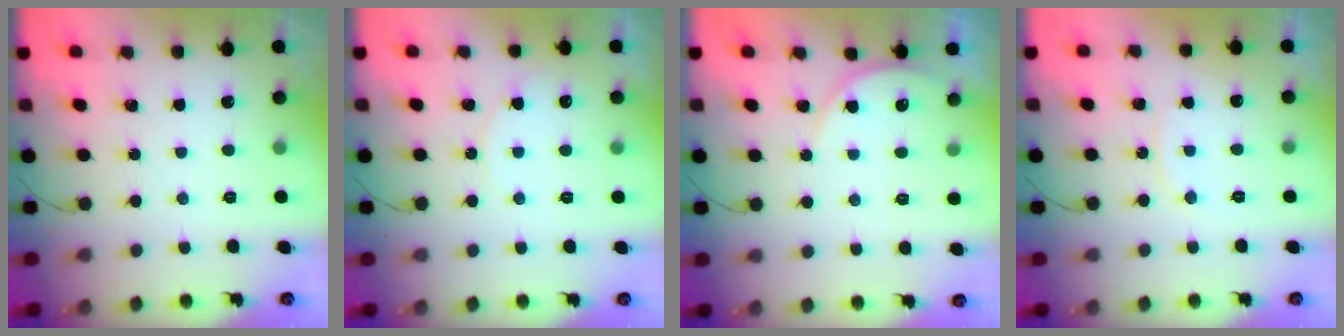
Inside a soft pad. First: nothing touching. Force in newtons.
{"total": 3.9, "press": 3.9, "slide": 0.3}
{"total": 4.9, "press": 4.9, "slide": 0.5}
{"total": 5.8, "press": 5.7, "slide": 0.6}